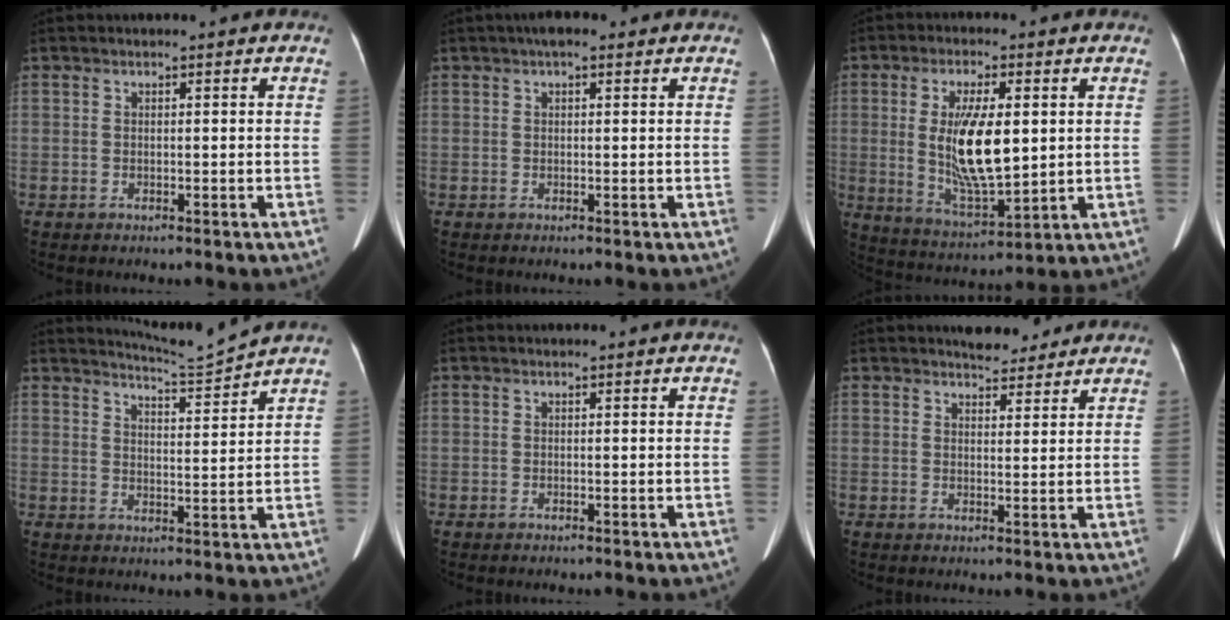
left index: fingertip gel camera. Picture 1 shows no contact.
{"total": 2.5, "force": [1.6, 1.0, 1.8], "torque": [-0.029, 0.017, 0.021]}
{"total": 12.1, "force": [1.3, 3.4, 11.6], "torque": [-0.231, -0.010, 0.030]}
{"total": 5.5, "force": [5.1, -2.1, -0.4], "torque": [-0.007, -0.028, 0.092]}
{"total": 0.0}
{"total": 4.3, "force": [3.9, 1.5, 1.1], "torque": [-0.014, 0.005, 0.057]}